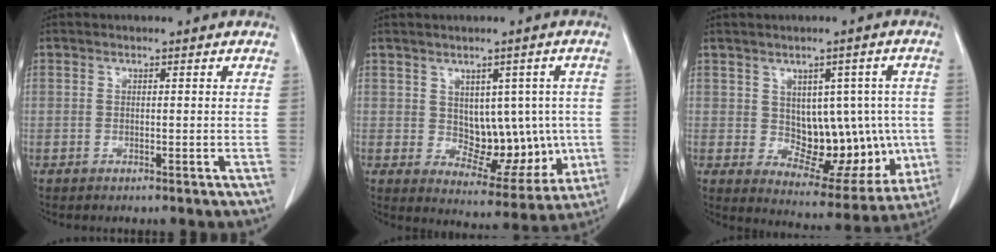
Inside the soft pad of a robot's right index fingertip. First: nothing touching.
{"total": 9.9, "force": [0.3, 6.1, 7.8], "torque": [-0.081, 0.013, 0.028]}
{"total": 12.7, "force": [-0.1, 7.4, 10.4], "torque": [-0.113, 0.017, 0.026]}